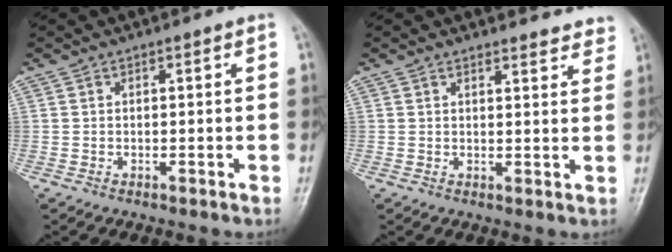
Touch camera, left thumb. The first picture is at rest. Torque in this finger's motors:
{"motor_torque": [-0.79, 0.10, -0.39, -0.23, -0.06]}